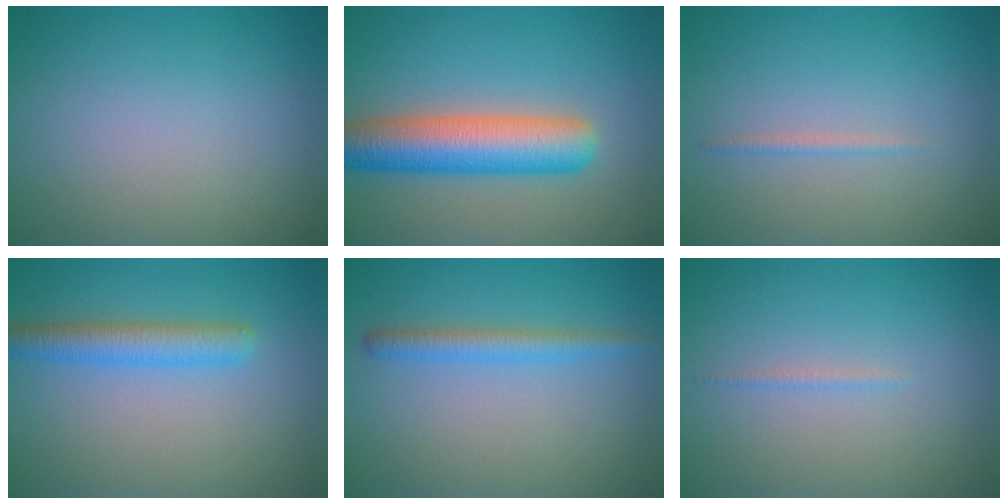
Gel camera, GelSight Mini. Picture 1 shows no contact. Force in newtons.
{"total": 7.8, "press": 7.8, "slide": 0.3}
{"total": 0.7, "press": 0.7, "slide": 0.1}
{"total": 3.5, "press": 3.5, "slide": 0.1}
{"total": 2.3, "press": 2.3, "slide": 0.1}
{"total": 0.6, "press": 0.6, "slide": 0.1}